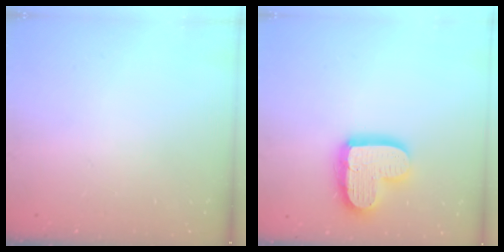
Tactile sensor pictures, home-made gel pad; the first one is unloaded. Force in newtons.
{"total": 15.6, "press": 15.5, "slide": 1.3}